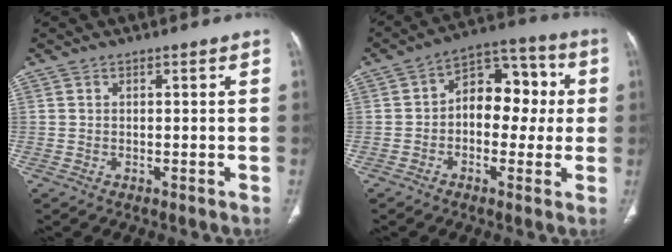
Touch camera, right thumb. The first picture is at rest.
{"total": 12.5, "force": [0.5, 8.3, 9.3], "torque": [-0.087, 0.038, -0.005]}